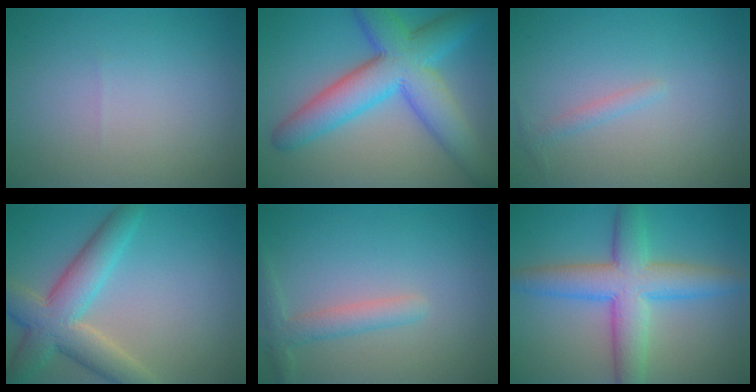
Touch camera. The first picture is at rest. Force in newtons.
{"total": 9.3, "press": 9.3, "slide": 0.1}
{"total": 0.9, "press": 0.9, "slide": 0.0}
{"total": 6.6, "press": 6.6, "slide": 0.3}
{"total": 2.4, "press": 2.4, "slide": 0.1}
{"total": 7.2, "press": 7.2, "slide": 0.1}